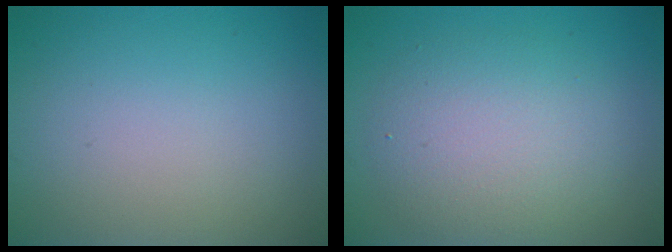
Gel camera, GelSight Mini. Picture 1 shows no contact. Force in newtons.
{"total": 5.1, "press": 5.0, "slide": 0.4}